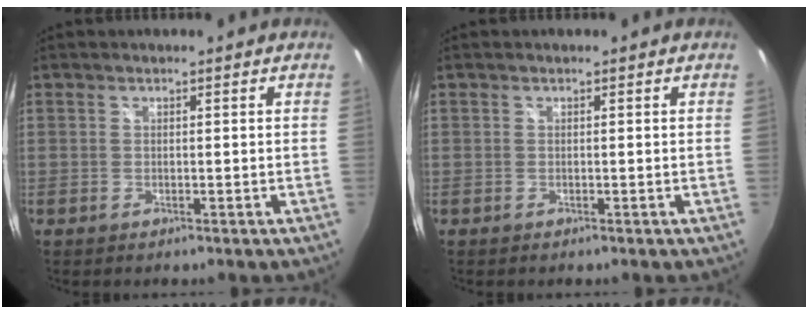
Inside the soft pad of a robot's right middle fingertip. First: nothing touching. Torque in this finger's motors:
{"motor_torque": [-0.35, -0.52, 0.05, 0.00]}